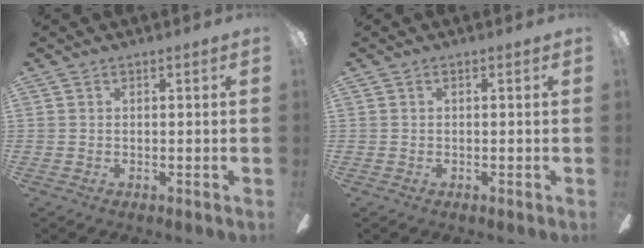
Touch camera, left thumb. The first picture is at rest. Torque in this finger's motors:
{"motor_torque": [0.00, 0.00, -0.13, 0.13, 0.00]}